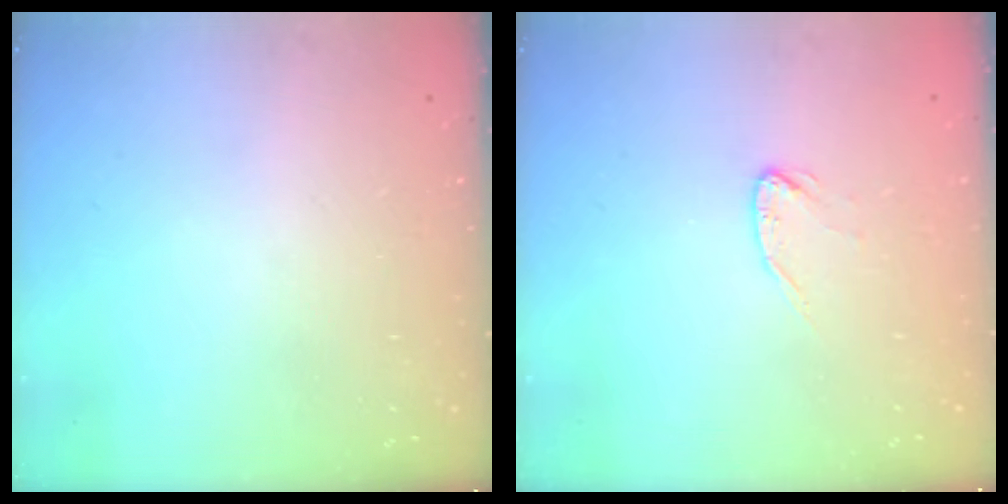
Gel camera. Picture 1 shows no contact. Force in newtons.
{"total": 3.5, "press": 3.4, "slide": 0.4}